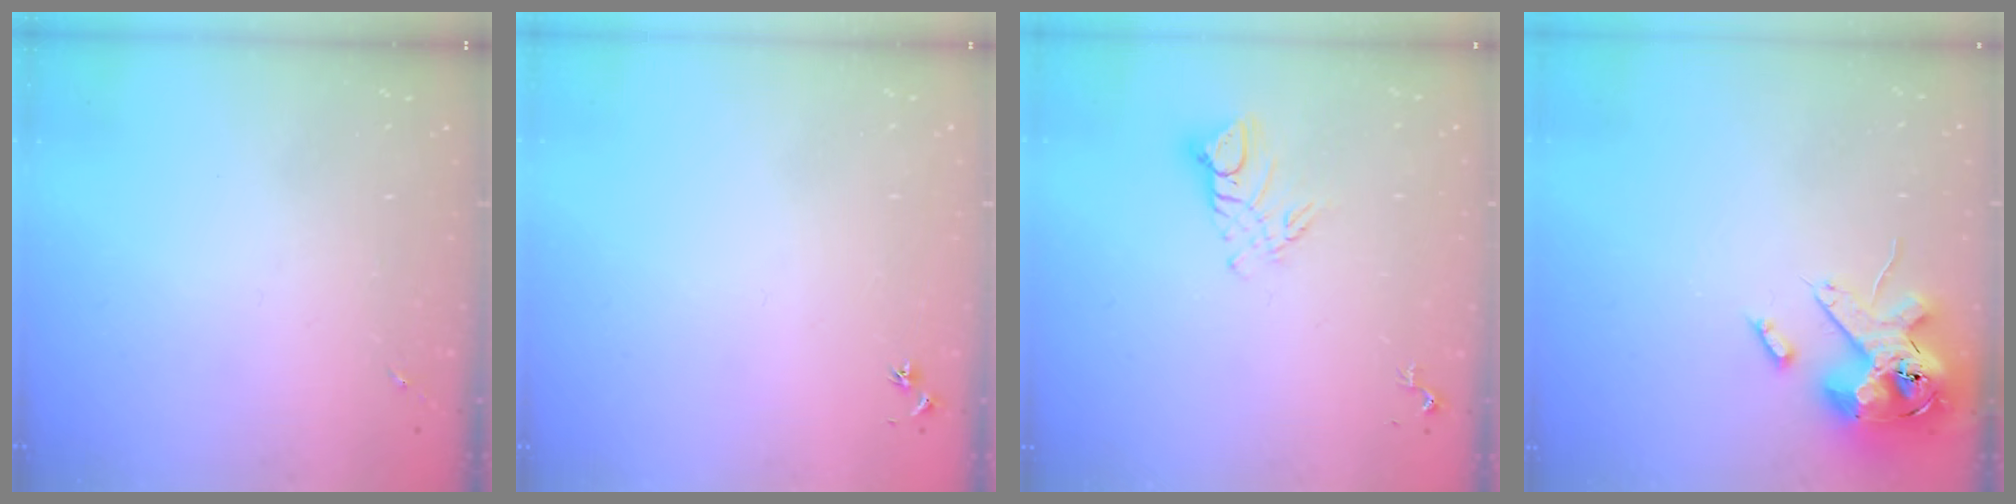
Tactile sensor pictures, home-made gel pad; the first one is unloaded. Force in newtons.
{"total": 3.0, "press": 2.9, "slide": 0.3}
{"total": 8.7, "press": 8.6, "slide": 0.9}
{"total": 15.4, "press": 15.1, "slide": 2.9}